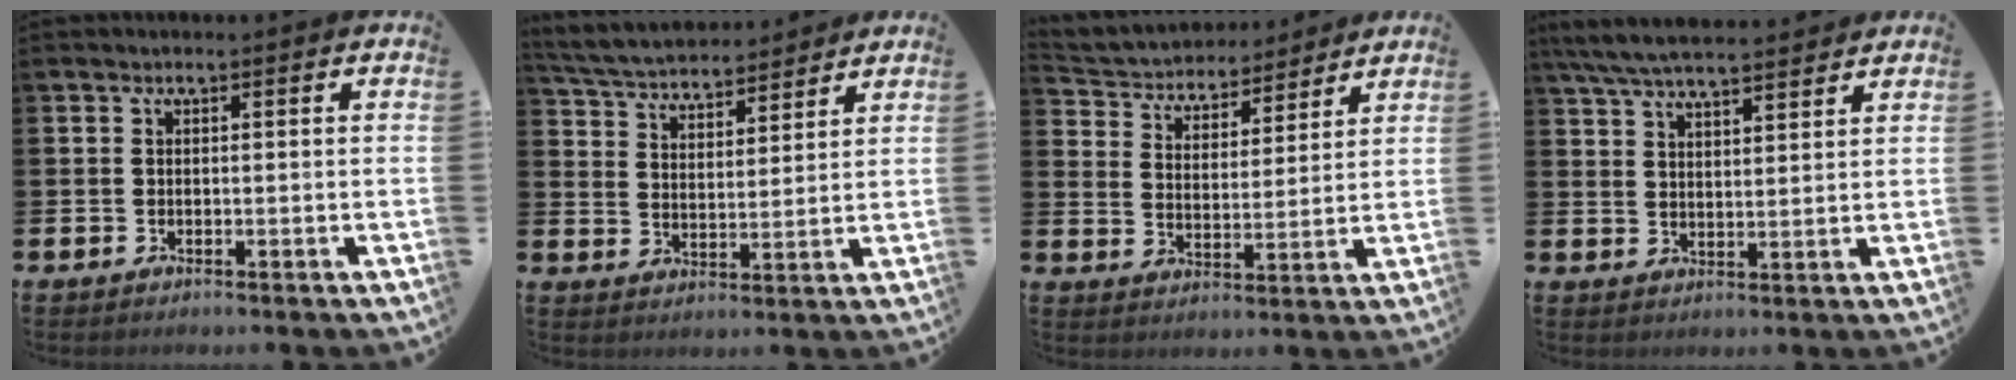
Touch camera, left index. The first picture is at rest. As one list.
[{"total": 5.0, "force": [4.9, 0.9, 0.3], "torque": [-0.035, -0.035, 0.086]}, {"total": 4.5, "force": [4.1, 1.8, -0.2], "torque": [-0.029, -0.036, 0.067]}, {"total": 6.3, "force": [6.1, 0.6, 1.8], "torque": [-0.058, -0.026, 0.111]}]